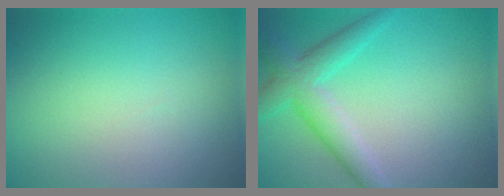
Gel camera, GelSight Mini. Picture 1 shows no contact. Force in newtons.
{"total": 4.5, "press": 4.5, "slide": 0.1}